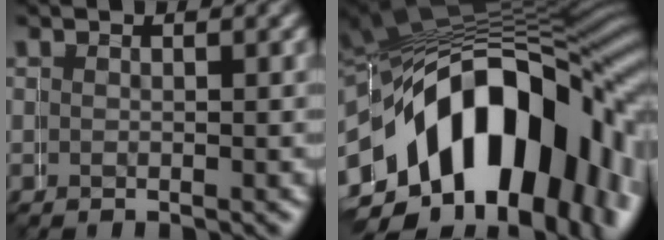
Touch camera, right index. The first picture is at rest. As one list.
[{"total": 20.6, "force": [-3.7, 13.1, 15.5], "torque": [-0.245, 0.007, -0.061]}]